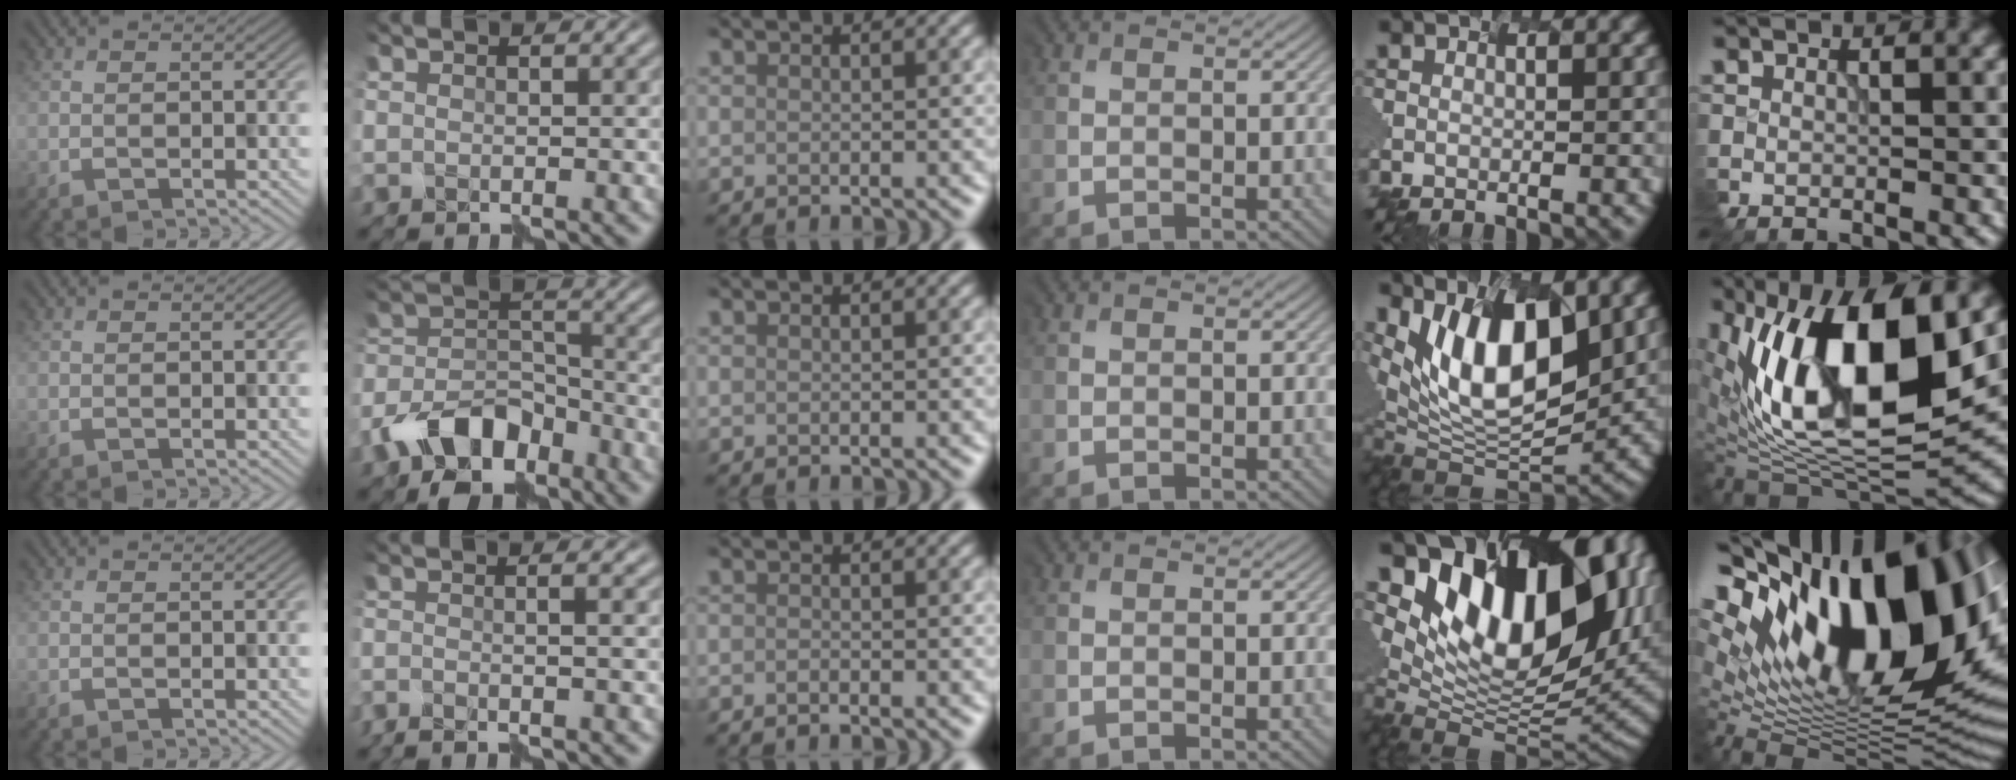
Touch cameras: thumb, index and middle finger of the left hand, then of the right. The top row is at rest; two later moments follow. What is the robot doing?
{"motion": "assemble", "object": "hinged jar"}